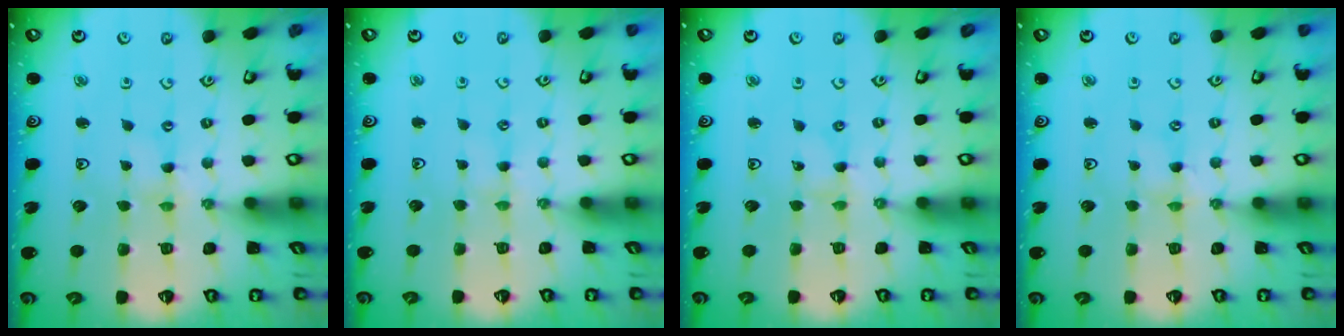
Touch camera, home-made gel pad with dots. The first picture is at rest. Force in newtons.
{"total": 0.8, "press": 0.8, "slide": 0.3}
{"total": 0.0}
{"total": 0.0}